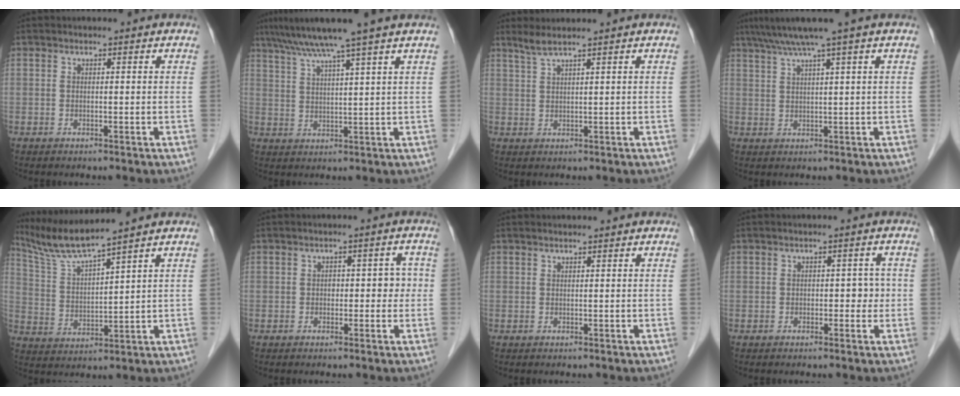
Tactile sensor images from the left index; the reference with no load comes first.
{"total": 9.3, "force": [7.2, -2.0, 5.5], "torque": [-0.092, 0.017, 0.112]}
{"total": 3.0, "force": [2.4, -0.7, 1.6], "torque": [-0.037, 0.009, 0.053]}
{"total": 6.1, "force": [4.2, -1.6, 4.1], "torque": [-0.070, 0.021, 0.076]}
{"total": 8.2, "force": [7.3, -1.8, 3.2], "torque": [-0.073, -0.001, 0.151]}
{"total": 3.6, "force": [-0.2, 2.4, 2.7], "torque": [-0.024, 0.024, -0.002]}
{"total": 0.8, "force": [0.7, -0.1, 0.3], "torque": [-0.009, 0.011, 0.017]}
{"total": 2.8, "force": [-0.2, 1.9, 2.1], "torque": [-0.016, 0.017, -0.003]}